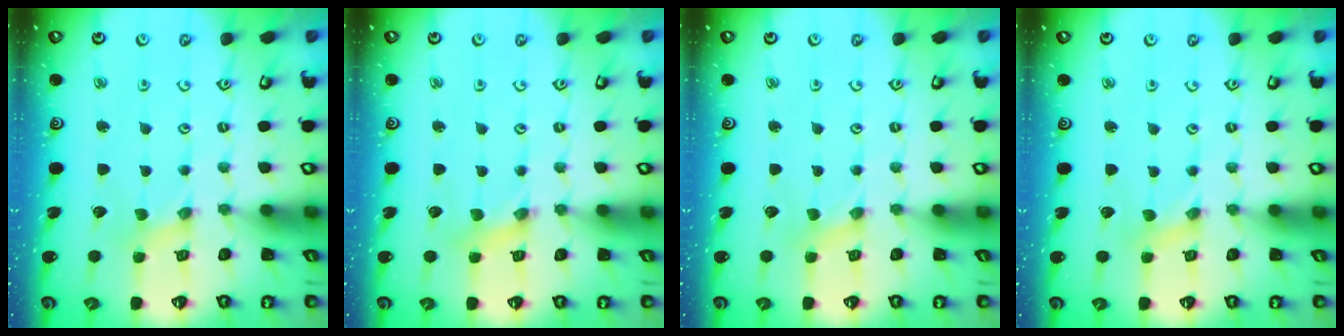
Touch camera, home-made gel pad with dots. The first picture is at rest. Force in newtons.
{"total": 2.0, "press": 2.0, "slide": 0.3}
{"total": 0.0}
{"total": 0.0}